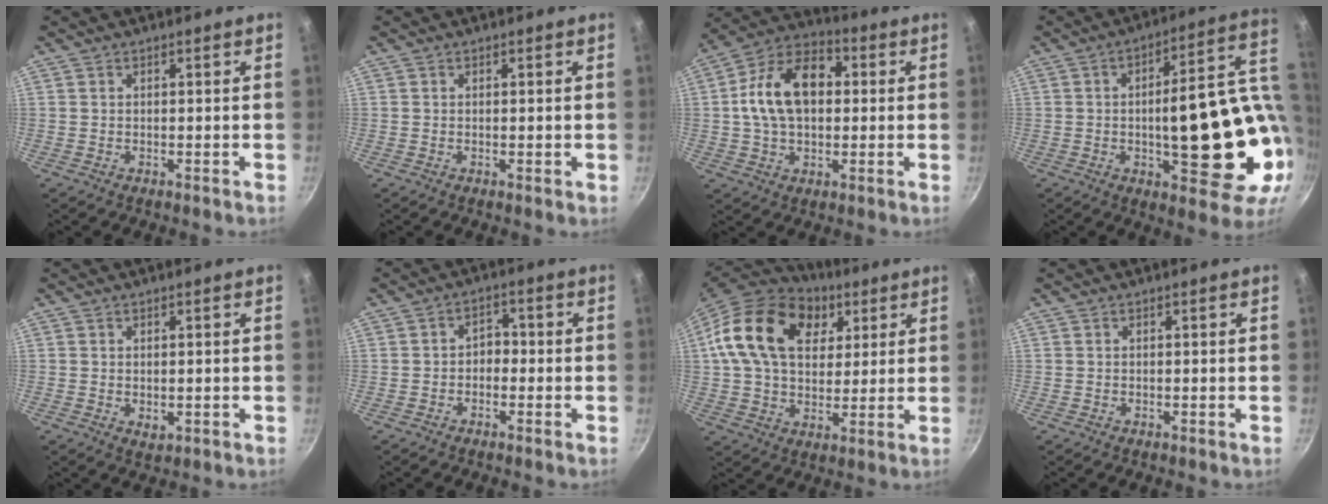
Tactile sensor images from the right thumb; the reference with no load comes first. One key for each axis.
{"total": 0.8, "fx": -0.1, "fy": 0.2, "fz": 0.8, "tx": -0.013, "ty": 0.000, "tz": -0.001}
{"total": 15.8, "fx": 1.6, "fy": 10.5, "fz": 11.6, "tx": -0.172, "ty": 0.029, "tz": 0.010}
{"total": 22.9, "fx": -0.3, "fy": 8.1, "fz": 21.5, "tx": -0.268, "ty": 0.002, "tz": 0.003}
{"total": 1.7, "fx": 0.1, "fy": 1.1, "fz": 1.3, "tx": -0.018, "ty": -0.005, "tz": 0.003}
{"total": 3.1, "fx": -1.0, "fy": 2.3, "fz": 1.8, "tx": -0.011, "ty": 0.018, "tz": -0.022}
{"total": 21.8, "fx": 7.6, "fy": 15.0, "fz": 13.8, "tx": -0.220, "ty": 0.001, "tz": 0.124}
{"total": 0.0}